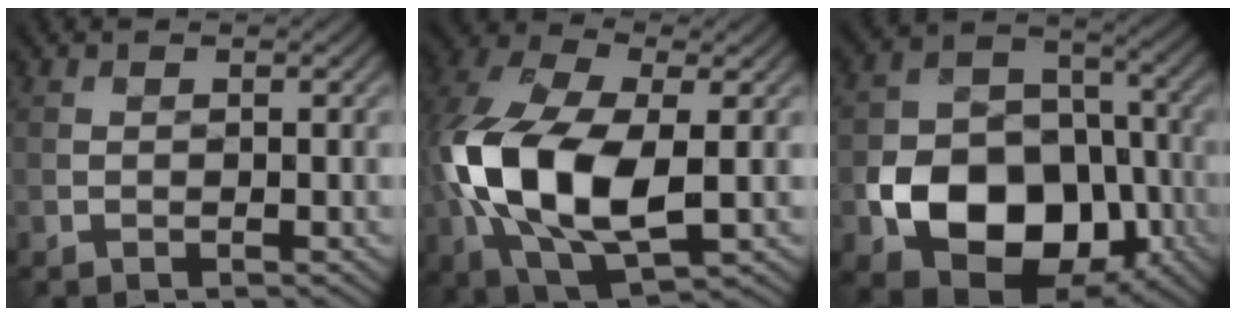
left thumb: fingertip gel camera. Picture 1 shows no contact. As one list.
[{"total": 16.5, "force": [-1.0, 9.4, 13.5], "torque": [-0.327, -0.010, -0.015]}, {"total": 13.8, "force": [-4.9, 9.9, 8.2], "torque": [-0.150, -0.029, -0.095]}]